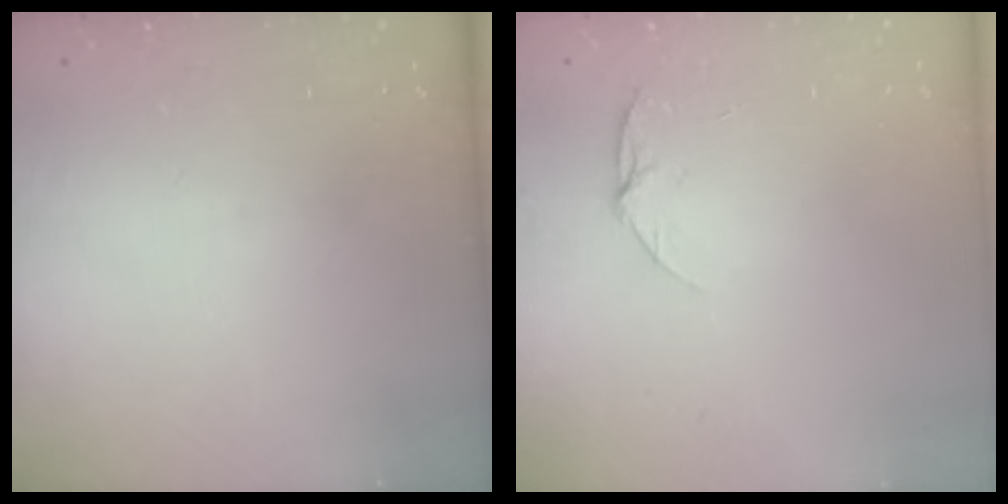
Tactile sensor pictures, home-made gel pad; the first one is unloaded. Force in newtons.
{"total": 5.2, "press": 5.2, "slide": 0.5}